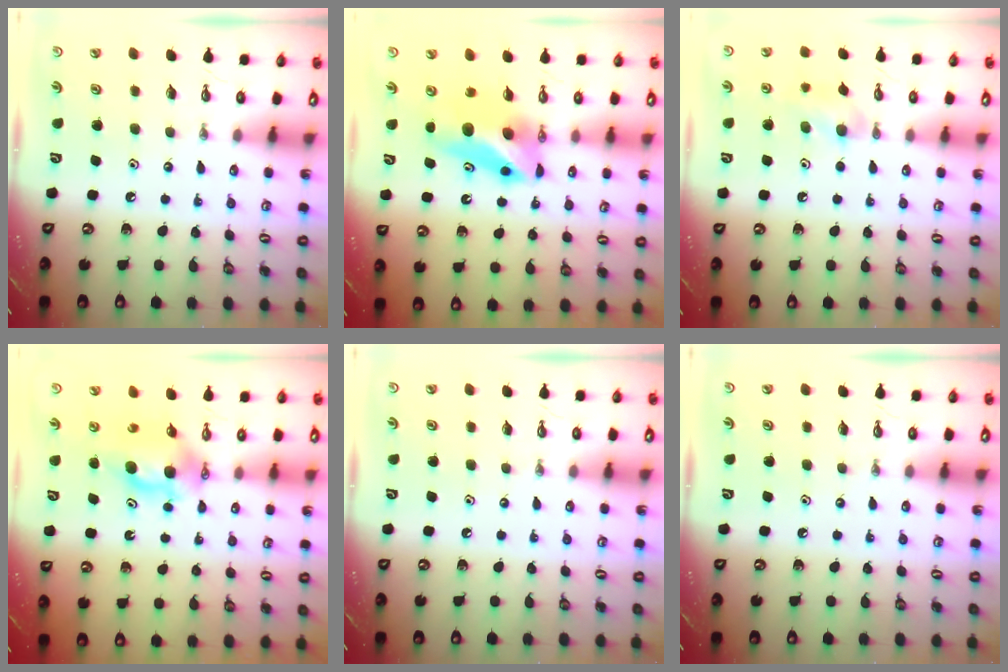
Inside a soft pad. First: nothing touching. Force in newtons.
{"total": 10.7, "press": 7.0, "slide": 8.1}
{"total": 7.7, "press": 7.6, "slide": 1.3}
{"total": 5.5, "press": 5.5, "slide": 0.7}
{"total": 0.0}
{"total": 0.0}